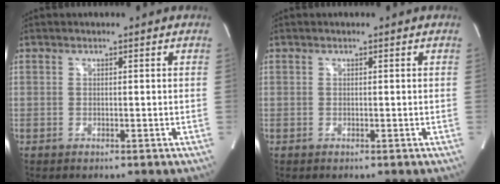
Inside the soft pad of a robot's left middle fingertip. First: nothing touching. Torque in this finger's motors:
{"motor_torque": [-0.17, 0.00, 0.06, 0.01]}